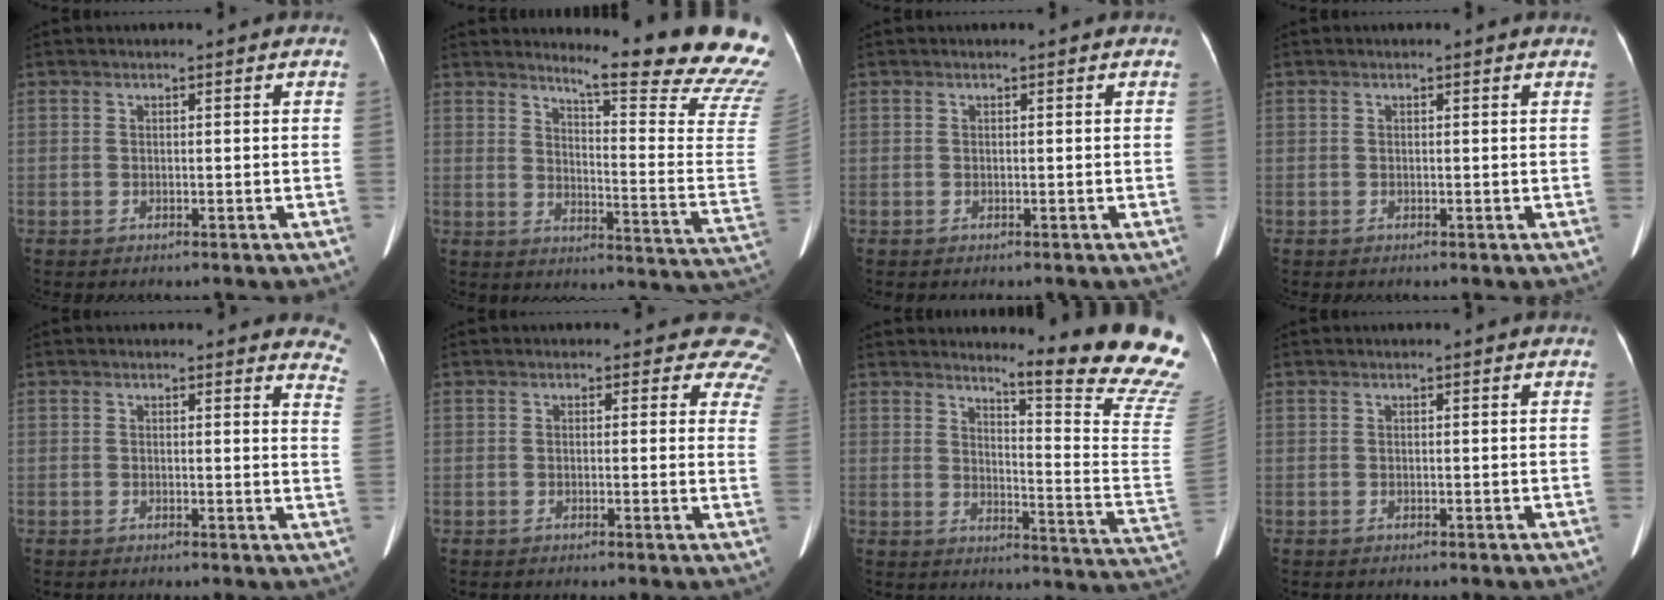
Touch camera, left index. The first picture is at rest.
{"total": 20.0, "force": [18.4, -0.5, 7.9], "torque": [-0.112, -0.142, 0.210]}
{"total": 0.5, "force": [0.5, 0.1, 0.1], "torque": [-0.006, 0.010, -0.002]}
{"total": 0.9, "force": [0.8, 0.5, 0.0], "torque": [-0.009, 0.005, 0.001]}
{"total": 7.6, "force": [7.2, 2.0, 1.2], "torque": [0.022, -0.035, 0.036]}
{"total": 7.0, "force": [5.9, 3.6, 1.3], "torque": [0.027, -0.011, 0.023]}
{"total": 18.6, "force": [16.6, -1.7, 8.1], "torque": [-0.116, -0.149, 0.191]}
{"total": 0.0}